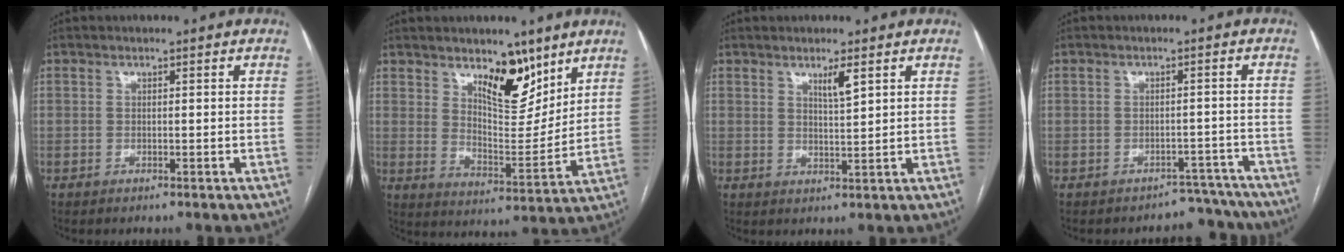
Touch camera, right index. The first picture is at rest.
{"total": 10.0, "force": [6.7, 3.9, 6.3], "torque": [-0.097, -0.017, 0.116]}
{"total": 2.9, "force": [1.7, 0.0, 2.3], "torque": [-0.044, -0.006, 0.032]}
{"total": 5.1, "force": [-4.5, 2.1, -1.1], "torque": [0.031, 0.036, -0.050]}